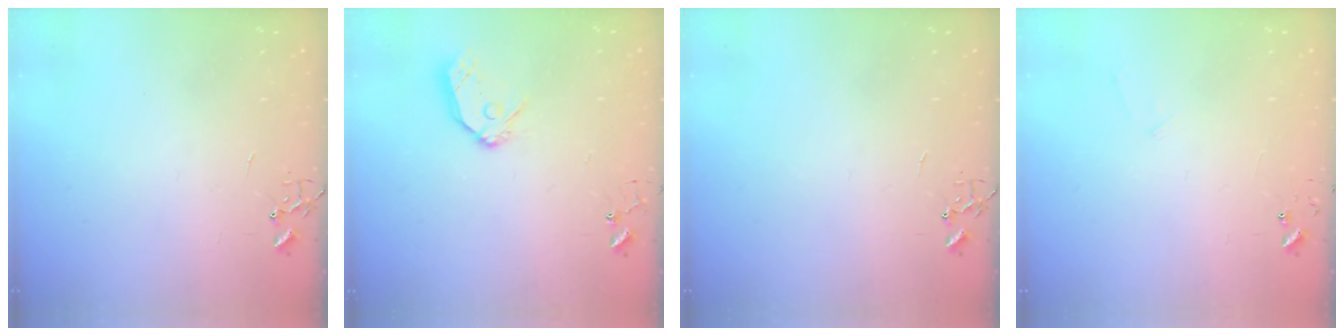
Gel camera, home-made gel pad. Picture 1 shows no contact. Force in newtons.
{"total": 11.0, "press": 10.9, "slide": 1.1}
{"total": 0.0}
{"total": 5.4, "press": 5.4, "slide": 0.4}